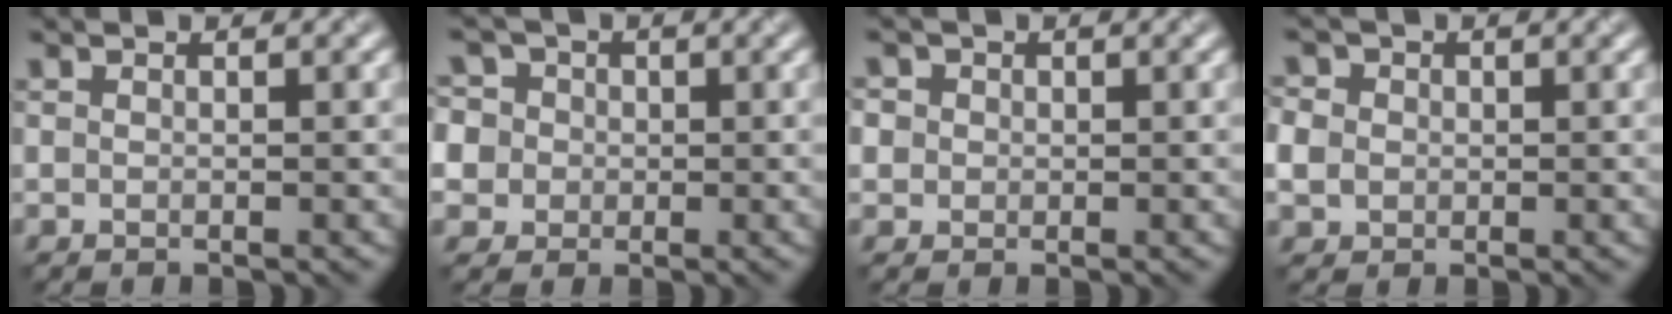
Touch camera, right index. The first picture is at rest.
{"total": 8.3, "force": [2.2, 7.3, 3.4], "torque": [-0.066, 0.042, -0.002]}
{"total": 3.5, "force": [1.3, 2.9, 1.3], "torque": [-0.019, 0.017, 0.008]}
{"total": 4.5, "force": [0.5, 4.0, 2.0], "torque": [-0.045, 0.024, -0.011]}